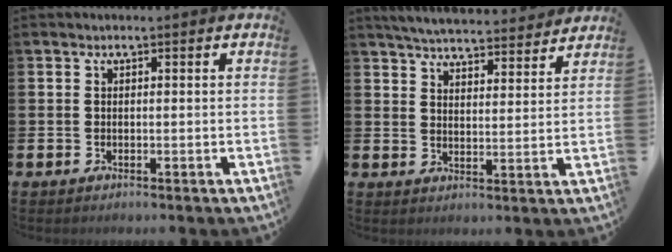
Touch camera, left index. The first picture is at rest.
{"total": 5.6, "force": [5.6, 0.6, 0.8], "torque": [-0.032, -0.039, 0.098]}